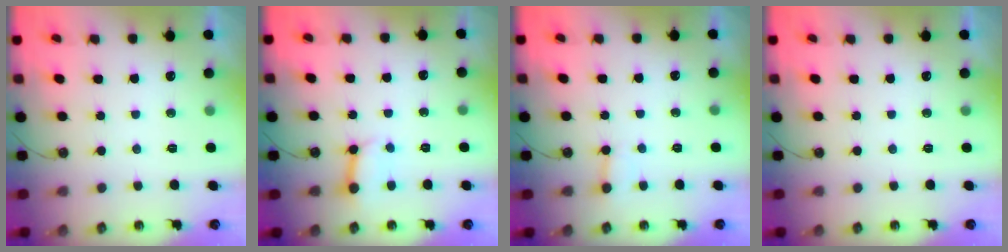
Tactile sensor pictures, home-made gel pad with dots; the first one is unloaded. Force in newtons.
{"total": 4.9, "press": 4.9, "slide": 0.7}
{"total": 2.0, "press": 2.0, "slide": 0.0}
{"total": 0.0}